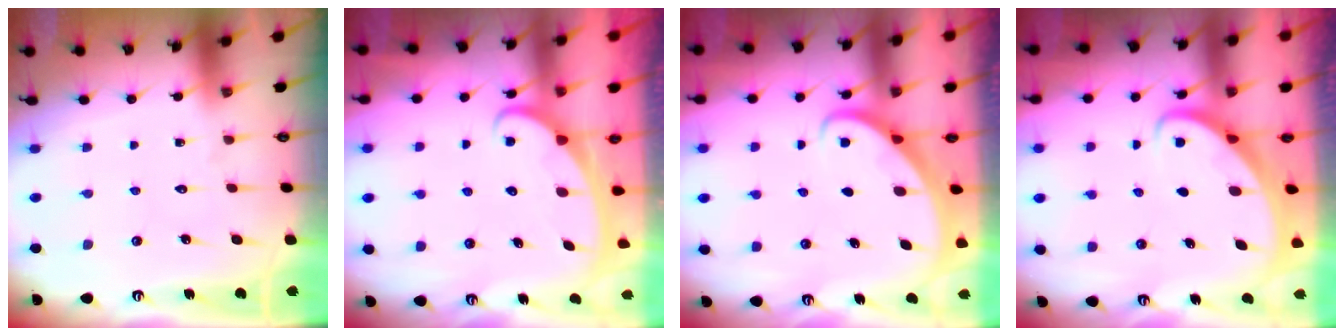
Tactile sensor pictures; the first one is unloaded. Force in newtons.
{"total": 2.3, "press": 2.3, "slide": 0.4}
{"total": 2.5, "press": 2.5, "slide": 0.2}
{"total": 2.3, "press": 2.3, "slide": 0.3}